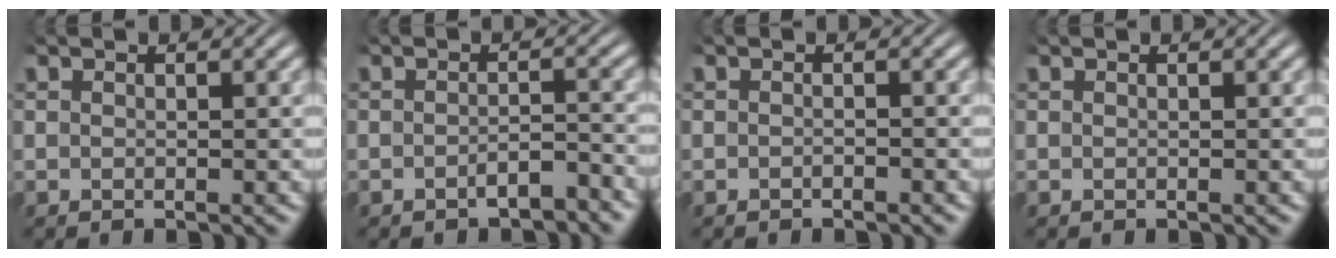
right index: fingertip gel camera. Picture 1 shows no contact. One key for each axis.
{"total": 2.2, "fx": -2.0, "fy": 0.2, "fz": 0.8, "tx": -0.006, "ty": -0.001, "tz": -0.037}
{"total": 0.7, "fx": -0.7, "fy": -0.3, "fz": 0.0, "tx": -0.005, "ty": -0.002, "tz": -0.011}
{"total": 0.0}